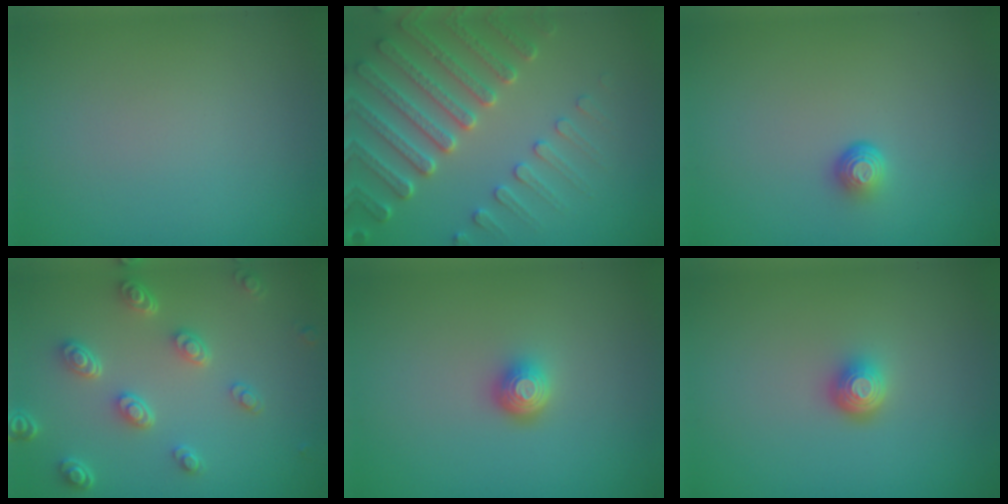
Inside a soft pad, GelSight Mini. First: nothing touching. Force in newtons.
{"total": 6.1, "press": 5.1, "slide": 3.2}
{"total": 1.5, "press": 1.0, "slide": 1.2}
{"total": 4.5, "press": 3.4, "slide": 3.0}
{"total": 1.9, "press": 1.4, "slide": 1.2}
{"total": 1.9, "press": 1.4, "slide": 1.3}